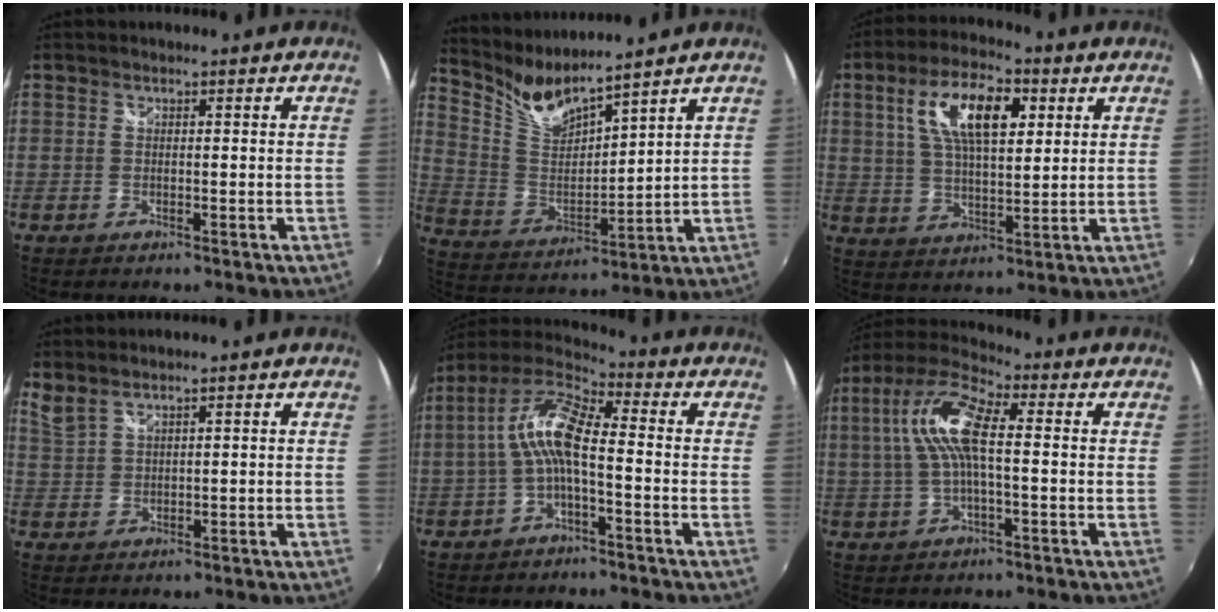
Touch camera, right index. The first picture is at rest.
{"total": 8.6, "force": [8.0, 0.2, 2.9], "torque": [-0.065, -0.023, 0.169]}
{"total": 12.7, "force": [4.5, 5.3, 10.6], "torque": [-0.193, 0.022, 0.081]}
{"total": 2.3, "force": [2.2, 0.2, 0.8], "torque": [-0.017, 0.003, 0.046]}
{"total": 9.7, "force": [-1.3, 2.8, 9.2], "torque": [-0.195, 0.020, -0.027]}
{"total": 11.5, "force": [1.2, 3.8, 10.8], "torque": [-0.219, 0.020, 0.019]}